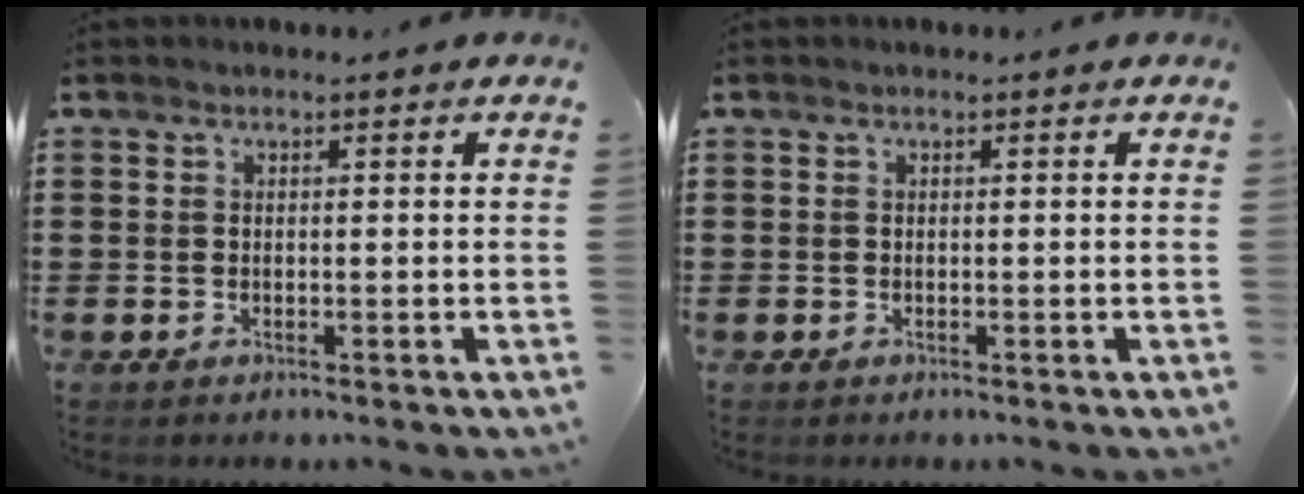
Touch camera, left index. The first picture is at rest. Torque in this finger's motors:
{"motor_torque": [0.05, 0.00, 0.01, -0.01]}